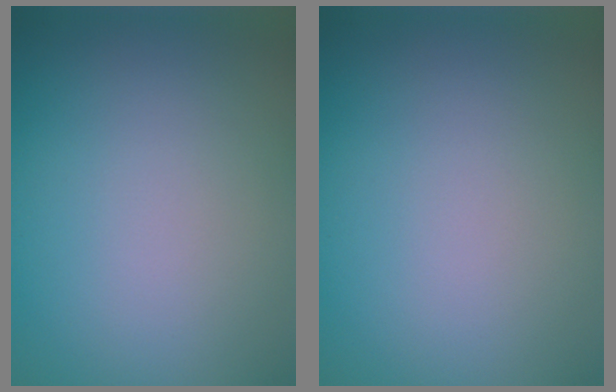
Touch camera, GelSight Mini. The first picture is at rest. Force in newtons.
{"total": 0.0}